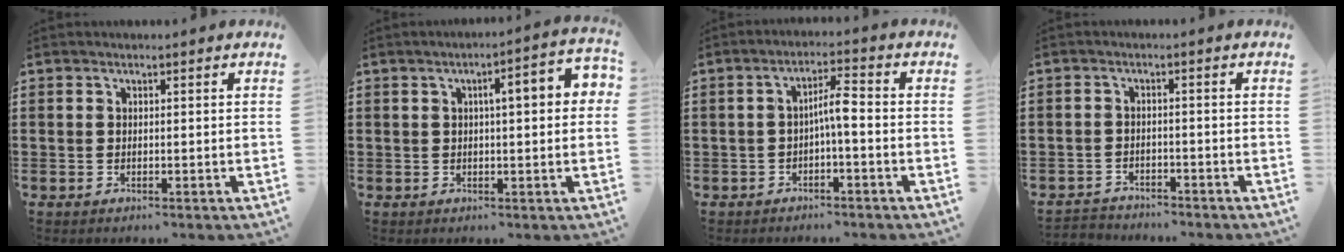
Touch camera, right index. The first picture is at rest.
{"total": 5.0, "force": [0.8, 1.0, 4.9], "torque": [-0.076, 0.001, 0.005]}
{"total": 3.9, "force": [-0.9, 0.5, 3.7], "torque": [-0.070, 0.010, -0.021]}
{"total": 2.4, "force": [-2.3, 0.4, -0.2], "torque": [-0.004, 0.000, -0.053]}